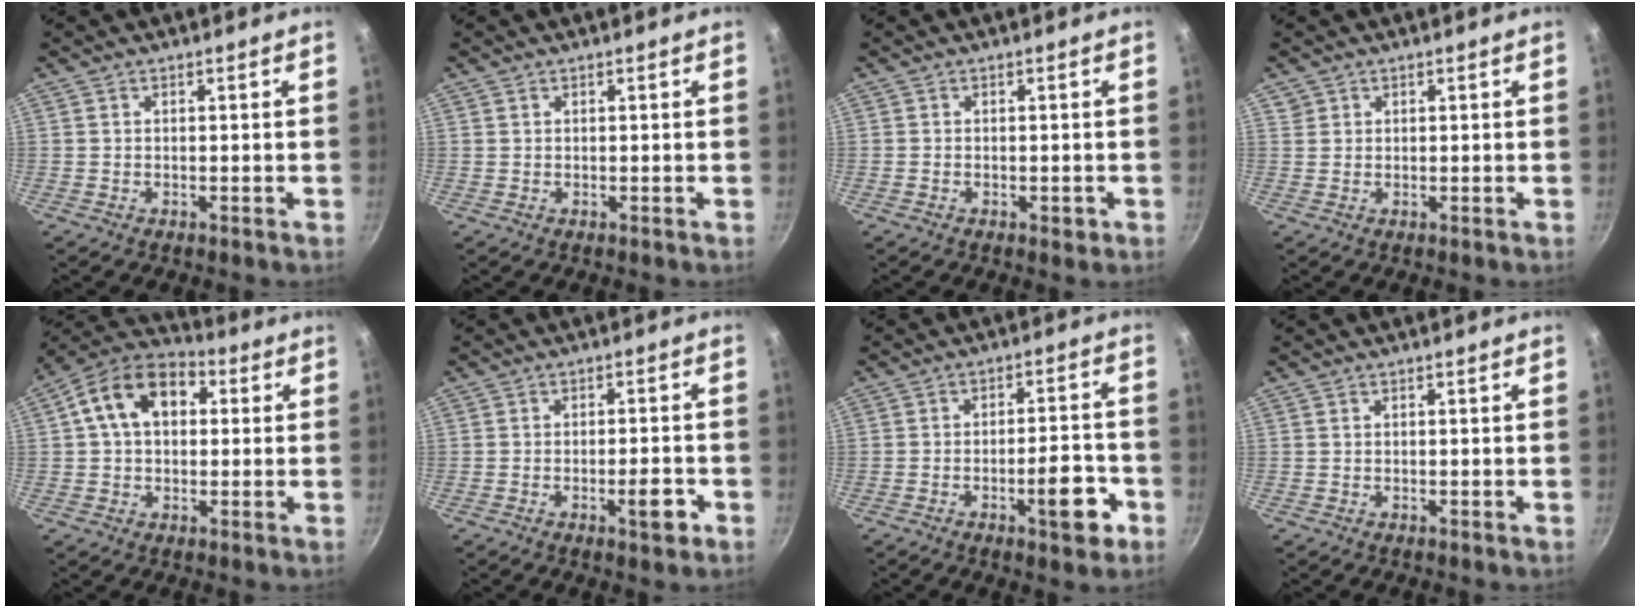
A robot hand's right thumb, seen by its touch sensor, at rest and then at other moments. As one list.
[{"total": 0.0}, {"total": 1.5, "force": [-0.6, 0.9, 1.0], "torque": [-0.014, 0.001, -0.009]}, {"total": 1.4, "force": [0.7, 1.2, 0.2], "torque": [0.009, 0.009, 0.012]}, {"total": 13.6, "force": [2.9, 9.4, 9.4], "torque": [-0.125, 0.027, 0.028]}, {"total": 4.6, "force": [-2.1, 1.4, 3.9], "torque": [-0.041, 0.017, -0.027]}, {"total": 8.7, "force": [-3.9, 2.9, 7.3], "torque": [-0.080, 0.031, -0.050]}, {"total": 0.0}]